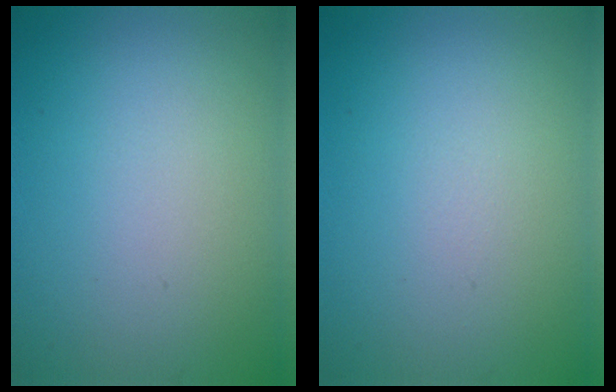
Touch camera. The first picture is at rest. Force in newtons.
{"total": 0.0}